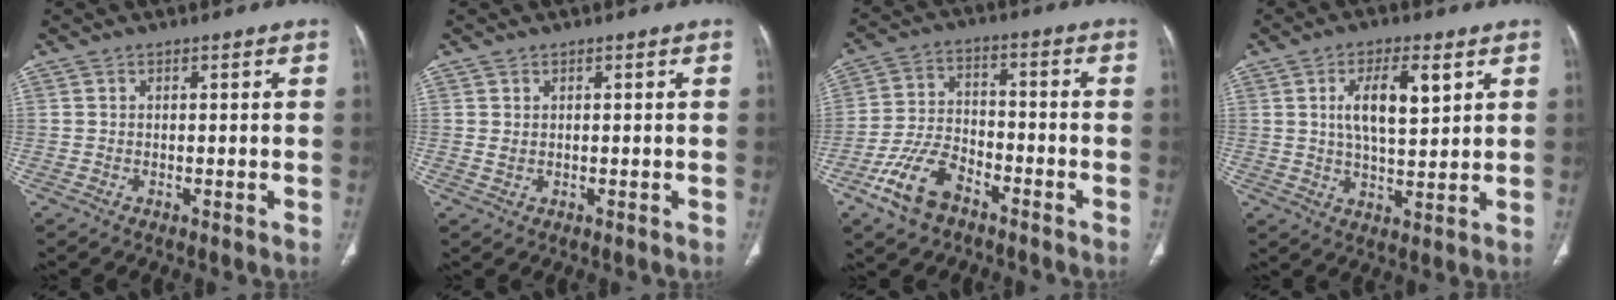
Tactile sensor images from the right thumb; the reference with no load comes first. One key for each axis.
{"total": 0.9, "fx": 0.3, "fy": 0.6, "fz": 0.5, "tx": -0.008, "ty": 0.000, "tz": 0.009}
{"total": 10.7, "fx": -6.3, "fy": 5.8, "fz": 6.3, "tx": -0.126, "ty": 0.032, "tz": -0.122}
{"total": 9.1, "fx": 3.1, "fy": 3.5, "fz": 7.8, "tx": -0.123, "ty": -0.012, "tz": 0.055}